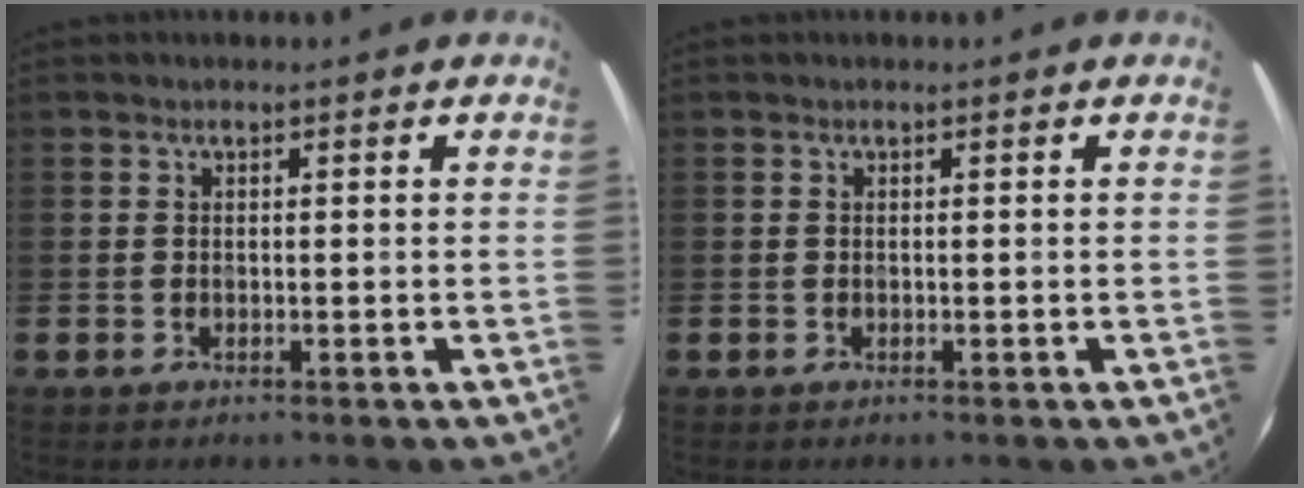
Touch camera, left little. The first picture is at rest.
{"total": 0.0}